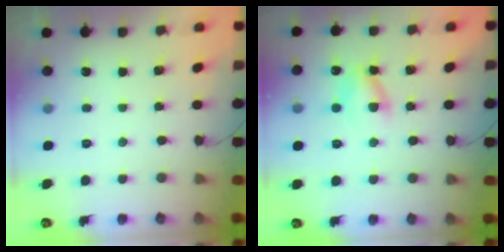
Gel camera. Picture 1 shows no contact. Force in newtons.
{"total": 6.8, "press": 6.8, "slide": 0.4}